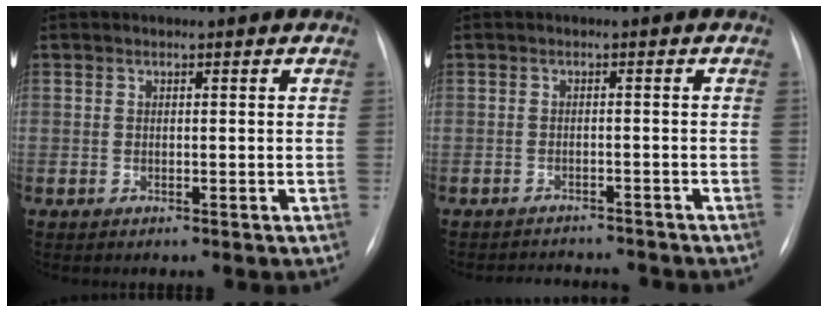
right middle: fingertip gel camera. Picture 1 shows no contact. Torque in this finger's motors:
{"motor_torque": [0.07, -0.11, 0.00, 0.01]}